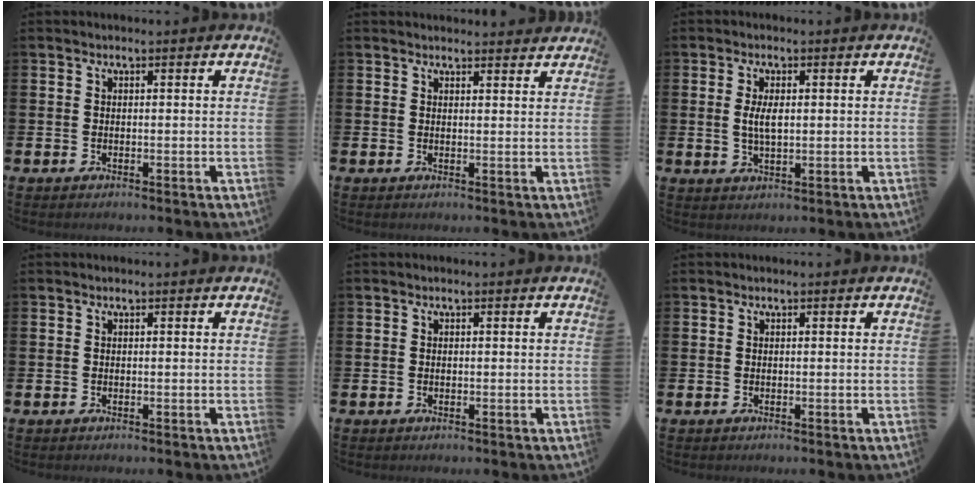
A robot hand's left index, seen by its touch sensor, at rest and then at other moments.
{"total": 1.6, "force": [1.6, 0.2, 0.0], "torque": [0.008, -0.010, 0.028]}
{"total": 3.3, "force": [0.6, 1.4, 3.0], "torque": [-0.047, 0.002, 0.005]}
{"total": 0.0}
{"total": 0.0}
{"total": 0.0}